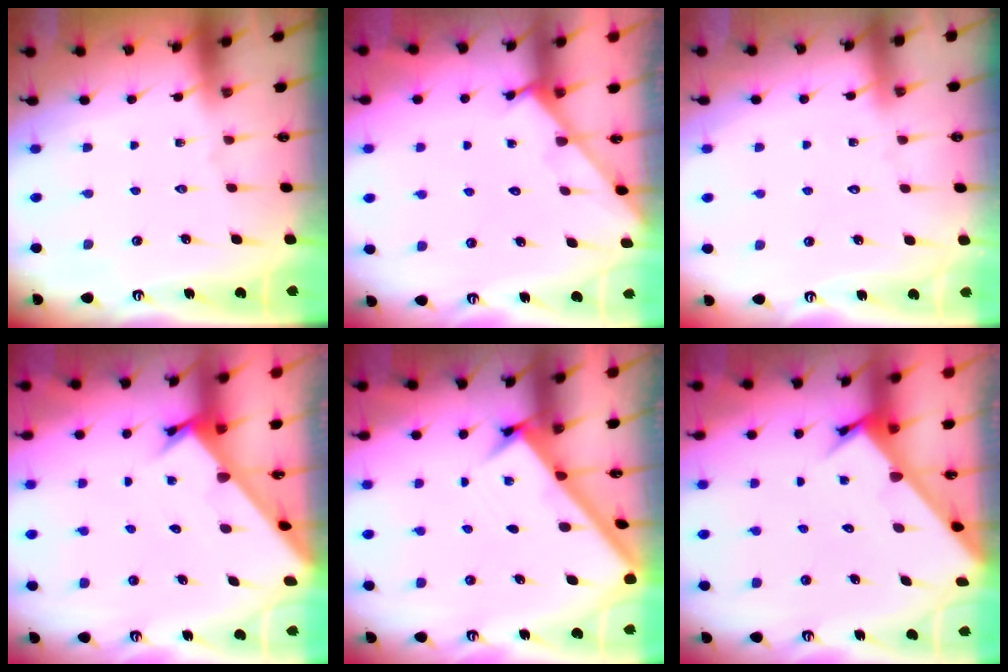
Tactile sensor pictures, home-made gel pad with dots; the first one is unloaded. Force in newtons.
{"total": 1.2, "press": 1.2, "slide": 0.1}
{"total": 5.3, "press": 5.2, "slide": 0.5}
{"total": 2.2, "press": 2.2, "slide": 0.2}
{"total": 2.5, "press": 2.5, "slide": 0.2}
{"total": 3.6, "press": 3.6, "slide": 0.2}